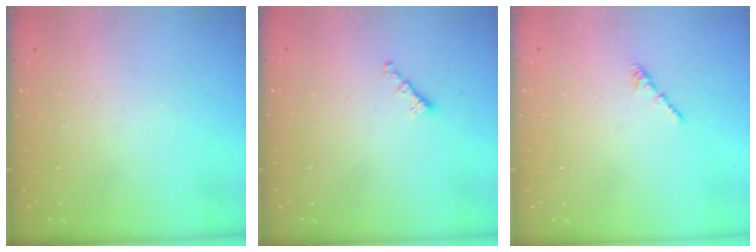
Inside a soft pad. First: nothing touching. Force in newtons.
{"total": 1.2, "press": 1.1, "slide": 0.5}
{"total": 0.8, "press": 0.7, "slide": 0.5}